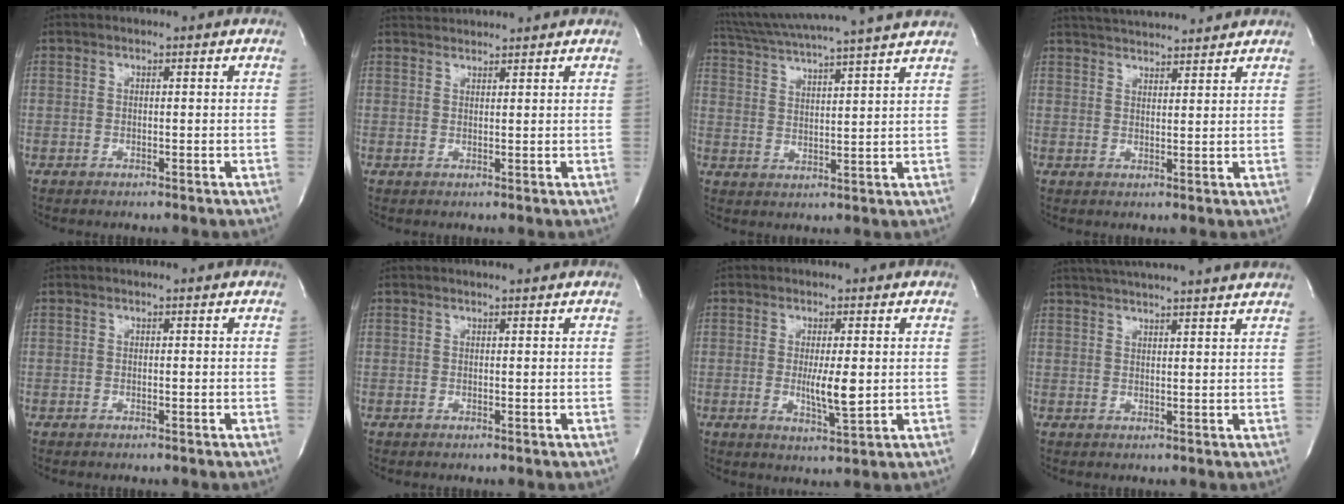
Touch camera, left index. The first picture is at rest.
{"total": 3.8, "force": [3.8, -0.1, 0.2], "torque": [-0.009, 0.026, 0.063]}
{"total": 17.9, "force": [16.0, -1.5, 7.9], "torque": [-0.148, -0.005, 0.233]}
{"total": 10.0, "force": [9.4, 1.1, 3.2], "torque": [-0.061, 0.021, 0.140]}
{"total": 0.0}
{"total": 1.2, "force": [1.2, -0.2, 0.2], "torque": [-0.006, 0.000, 0.018]}
{"total": 4.7, "force": [0.0, 0.6, 4.6], "torque": [-0.083, -0.014, 0.002]}
{"total": 15.7, "force": [14.4, 0.1, 6.3], "torque": [-0.112, 0.017, 0.193]}